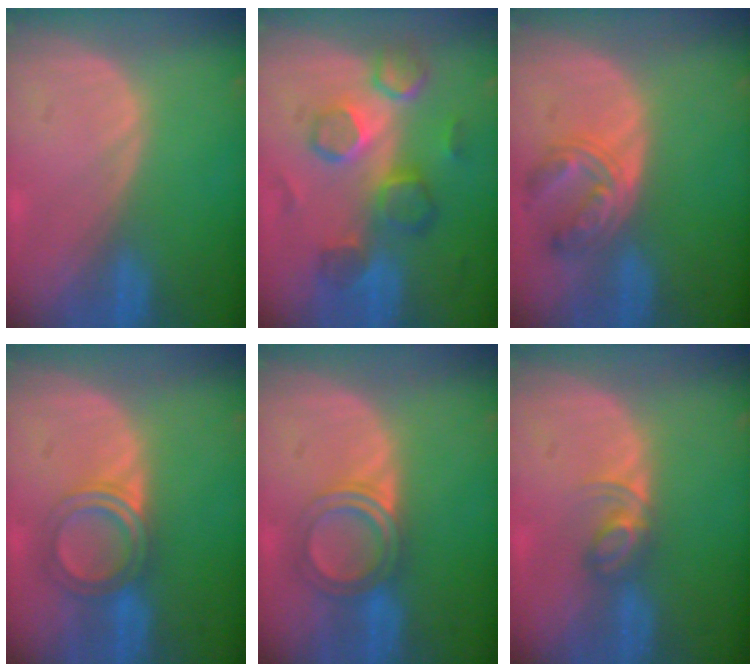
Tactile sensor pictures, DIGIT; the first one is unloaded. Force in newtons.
{"total": 9.0, "press": 8.6, "slide": 2.8}
{"total": 5.5, "press": 5.5, "slide": 0.5}
{"total": 5.1, "press": 5.0, "slide": 0.7}
{"total": 5.1, "press": 5.0, "slide": 0.7}
{"total": 3.5, "press": 3.5, "slide": 0.4}